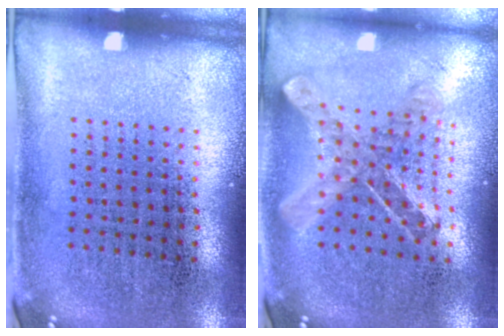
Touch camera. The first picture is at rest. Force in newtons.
{"total": 0.9, "press": 0.9, "slide": 0.1}